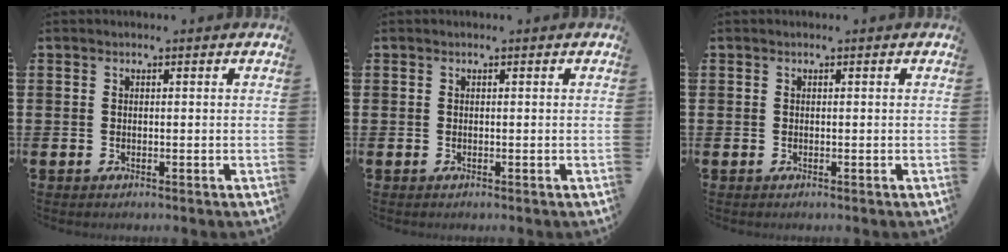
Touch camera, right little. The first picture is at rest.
{"total": 0.0}
{"total": 0.0}